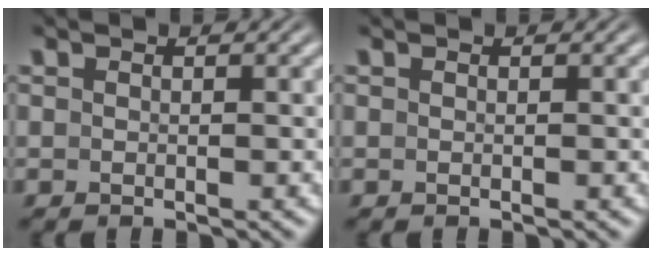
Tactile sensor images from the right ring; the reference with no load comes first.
{"total": 0.0}